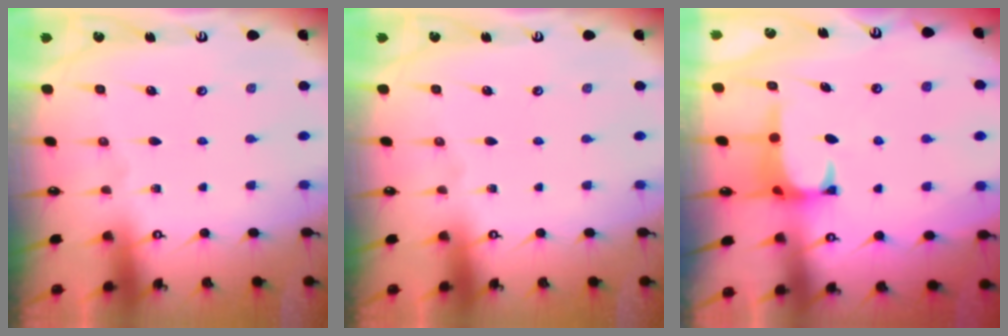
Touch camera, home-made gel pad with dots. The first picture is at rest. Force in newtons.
{"total": 0.0}
{"total": 0.9, "press": 0.7, "slide": 0.7}